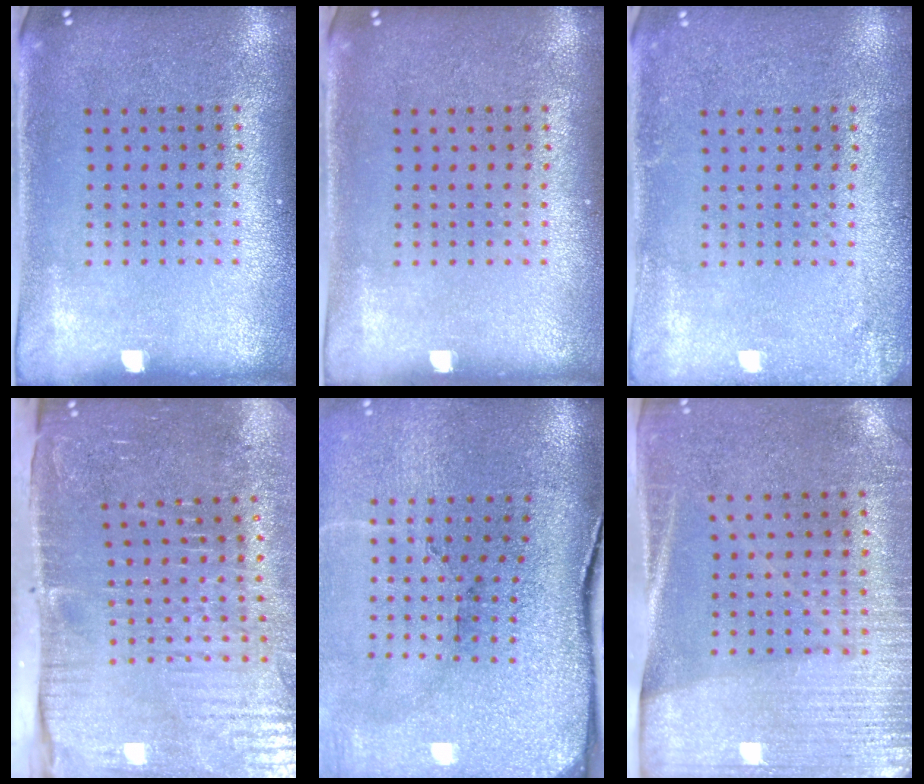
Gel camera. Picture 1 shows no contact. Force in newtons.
{"total": 0.0}
{"total": 1.6, "press": 1.6, "slide": 0.2}
{"total": 5.1, "press": 4.3, "slide": 2.8}
{"total": 4.1, "press": 3.5, "slide": 2.0}
{"total": 2.8, "press": 2.5, "slide": 1.3}